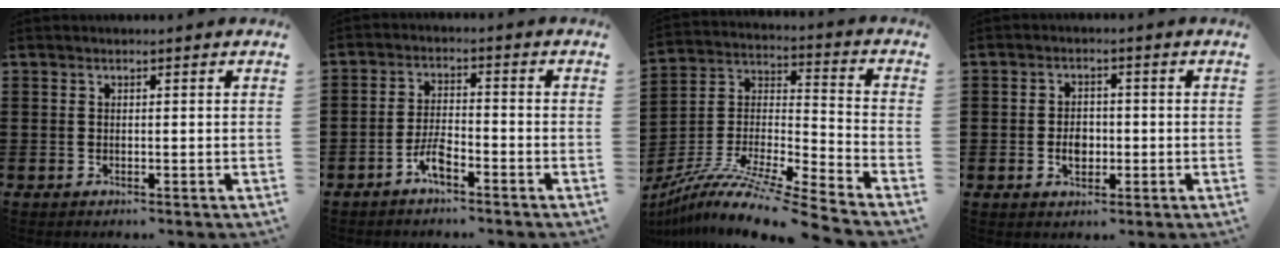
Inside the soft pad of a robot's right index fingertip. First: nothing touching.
{"total": 4.3, "force": [-2.9, 1.3, 2.8], "torque": [-0.071, 0.003, -0.061]}
{"total": 10.9, "force": [-9.3, 0.2, 5.8], "torque": [-0.115, -0.002, -0.188]}
{"total": 3.3, "force": [-0.7, 2.4, 2.3], "torque": [-0.039, 0.001, -0.015]}